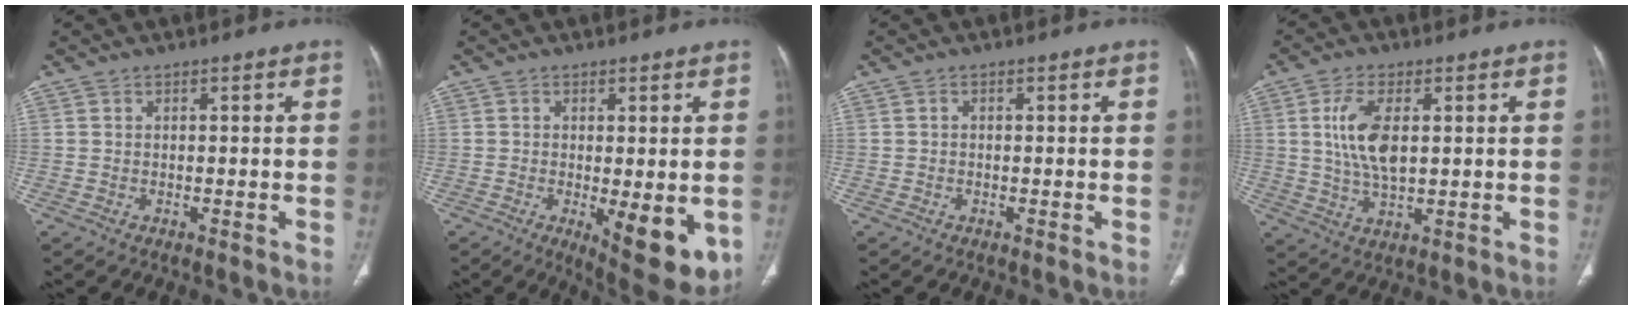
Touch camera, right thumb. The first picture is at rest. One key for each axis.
{"total": 10.7, "fx": -2.4, "fy": 3.9, "fz": 9.7, "tx": -0.126, "ty": -0.025, "tz": -0.023}
{"total": 0.0}
{"total": 9.1, "fx": 1.7, "fy": 4.4, "fz": 7.8, "tx": -0.158, "ty": -0.007, "tz": 0.036}